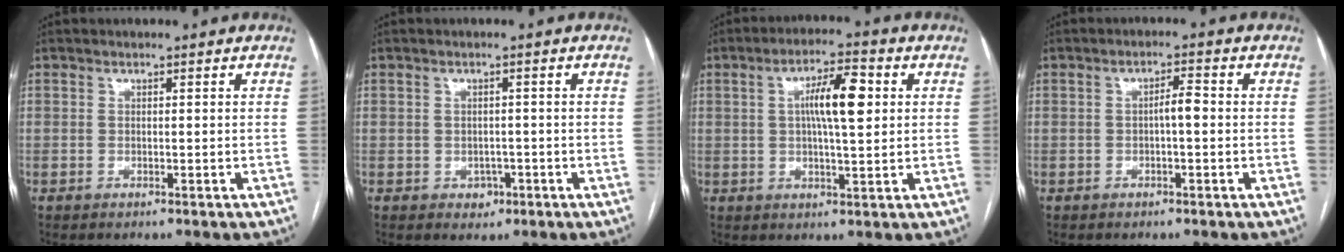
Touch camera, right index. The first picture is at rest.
{"total": 2.3, "force": [-0.9, 1.8, 1.0], "torque": [-0.004, 0.005, -0.007]}
{"total": 8.3, "force": [1.7, 1.7, 7.9], "torque": [-0.138, 0.015, 0.027]}
{"total": 2.5, "force": [-0.3, 0.5, 2.5], "torque": [-0.039, 0.005, -0.006]}